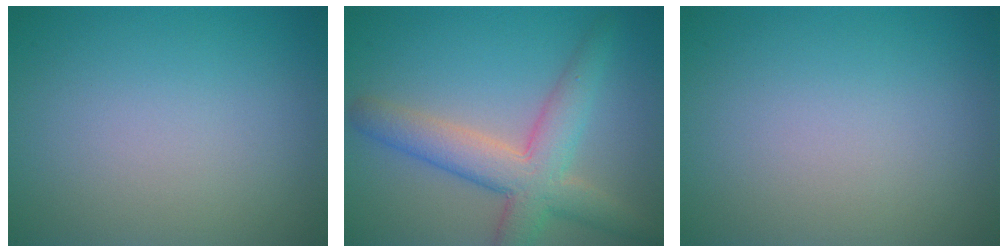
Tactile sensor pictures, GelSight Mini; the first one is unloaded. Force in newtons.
{"total": 6.0, "press": 6.0, "slide": 0.3}
{"total": 0.0}